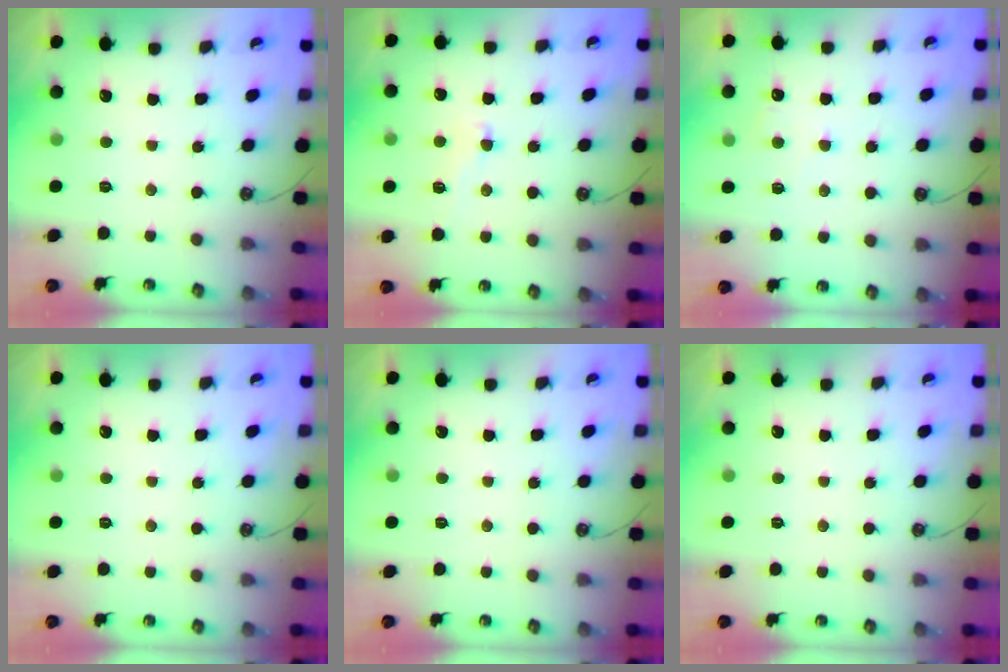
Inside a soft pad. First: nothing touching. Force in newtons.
{"total": 1.5, "press": 0.7, "slide": 1.3}
{"total": 3.2, "press": 3.1, "slide": 0.4}
{"total": 0.0}
{"total": 0.0}
{"total": 0.0}